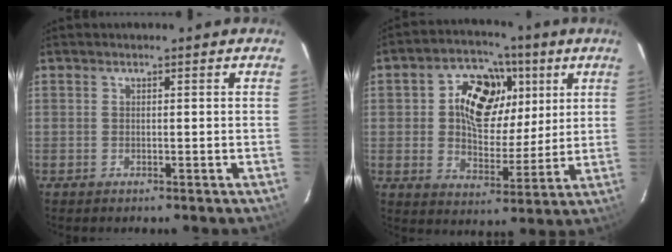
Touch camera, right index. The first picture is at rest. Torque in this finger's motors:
{"motor_torque": [1.17, 0.70, 0.56, 0.14]}